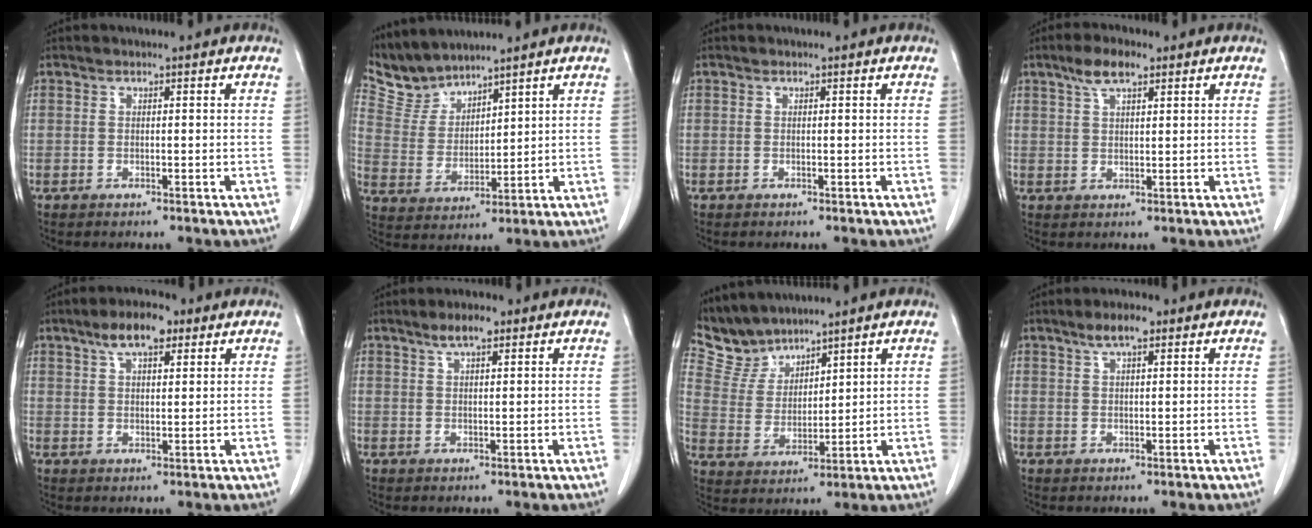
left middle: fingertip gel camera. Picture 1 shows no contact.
{"total": 6.2, "force": [6.1, 1.0, -0.2], "torque": [-0.010, 0.007, 0.142]}
{"total": 0.0}
{"total": 4.8, "force": [3.1, 1.5, 3.4], "torque": [-0.070, 0.011, 0.060]}
{"total": 6.6, "force": [4.1, 2.3, 4.7], "torque": [-0.086, 0.013, 0.069]}
{"total": 3.6, "force": [2.4, 0.8, 2.5], "torque": [-0.049, 0.006, 0.043]}
{"total": 6.6, "force": [6.4, 1.7, -0.1], "torque": [-0.013, 0.008, 0.145]}
{"total": 3.8, "force": [2.4, 0.9, 2.8], "torque": [-0.054, 0.007, 0.044]}